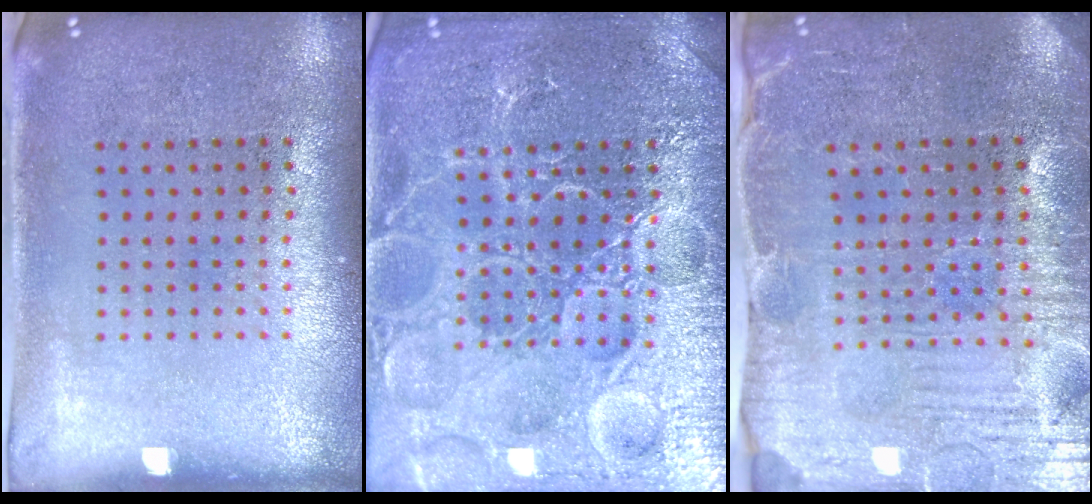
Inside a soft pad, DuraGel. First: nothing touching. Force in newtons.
{"total": 7.2, "press": 7.2, "slide": 0.9}
{"total": 3.8, "press": 3.8, "slide": 0.5}